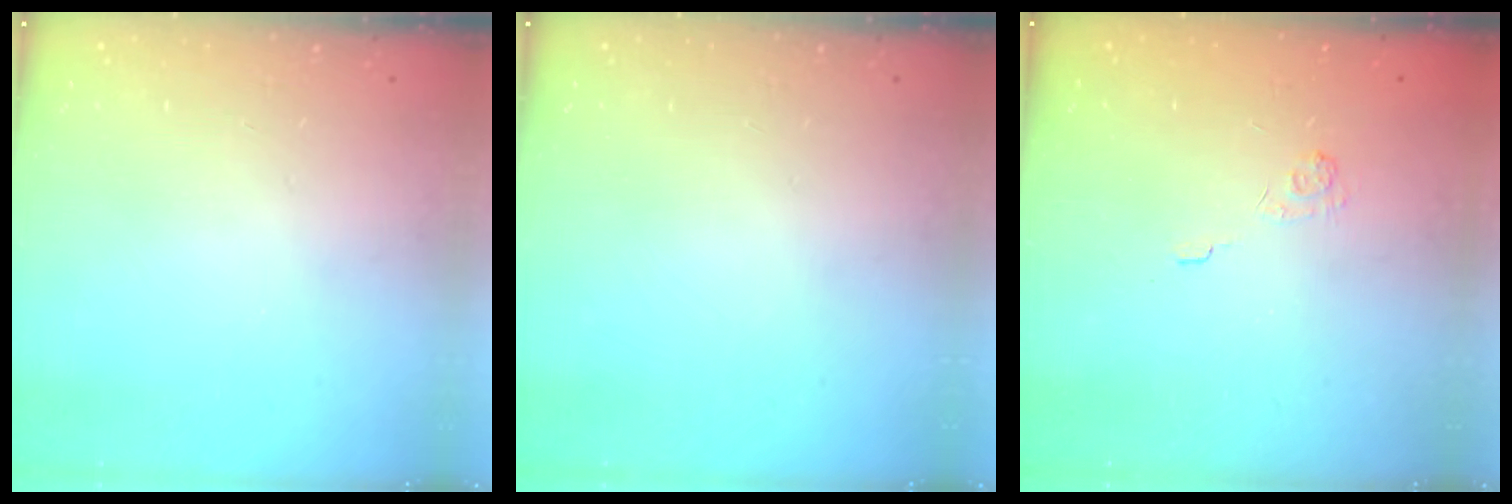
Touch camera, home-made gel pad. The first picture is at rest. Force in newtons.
{"total": 0.0}
{"total": 2.1, "press": 1.5, "slide": 1.4}